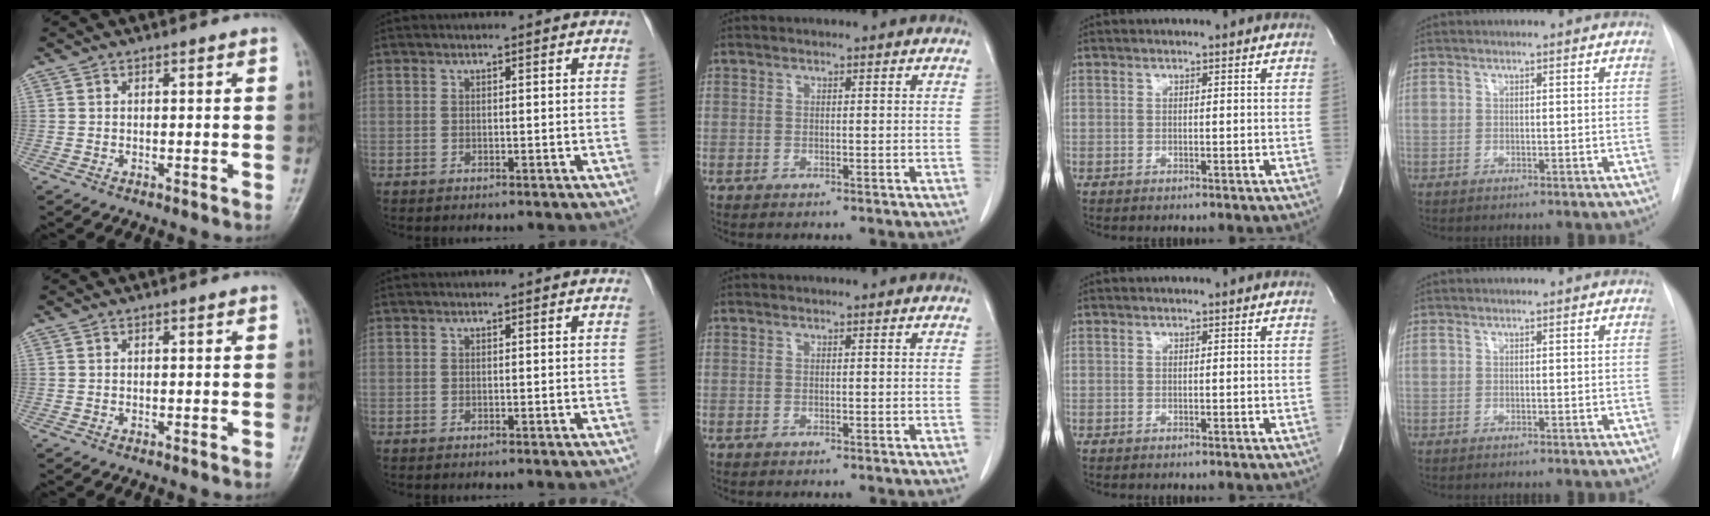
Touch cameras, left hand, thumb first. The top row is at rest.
{}